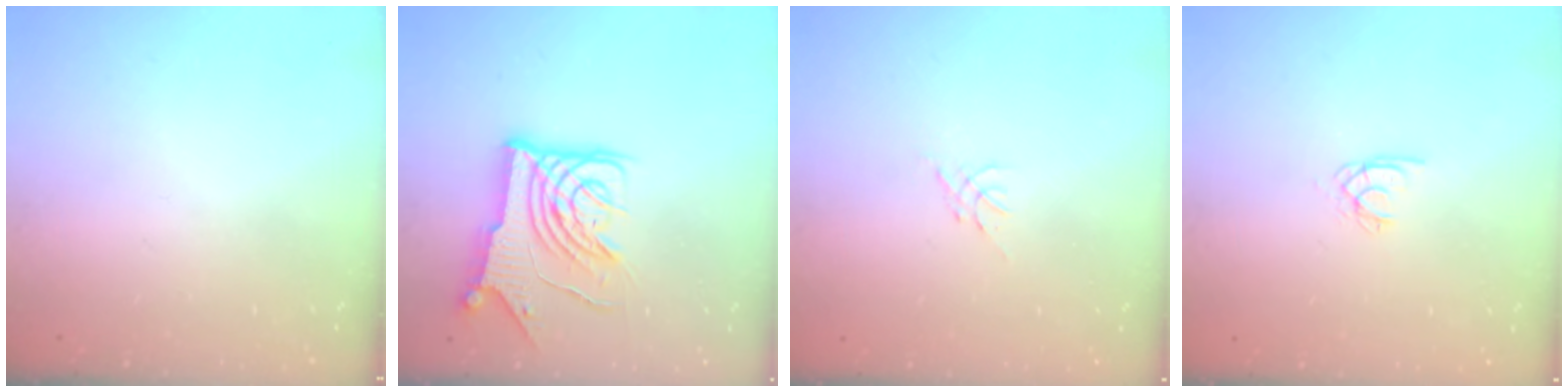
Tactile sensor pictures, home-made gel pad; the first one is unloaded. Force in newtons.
{"total": 12.6, "press": 12.6, "slide": 1.4}
{"total": 0.5, "press": 0.4, "slide": 0.3}
{"total": 2.0, "press": 2.0, "slide": 0.4}